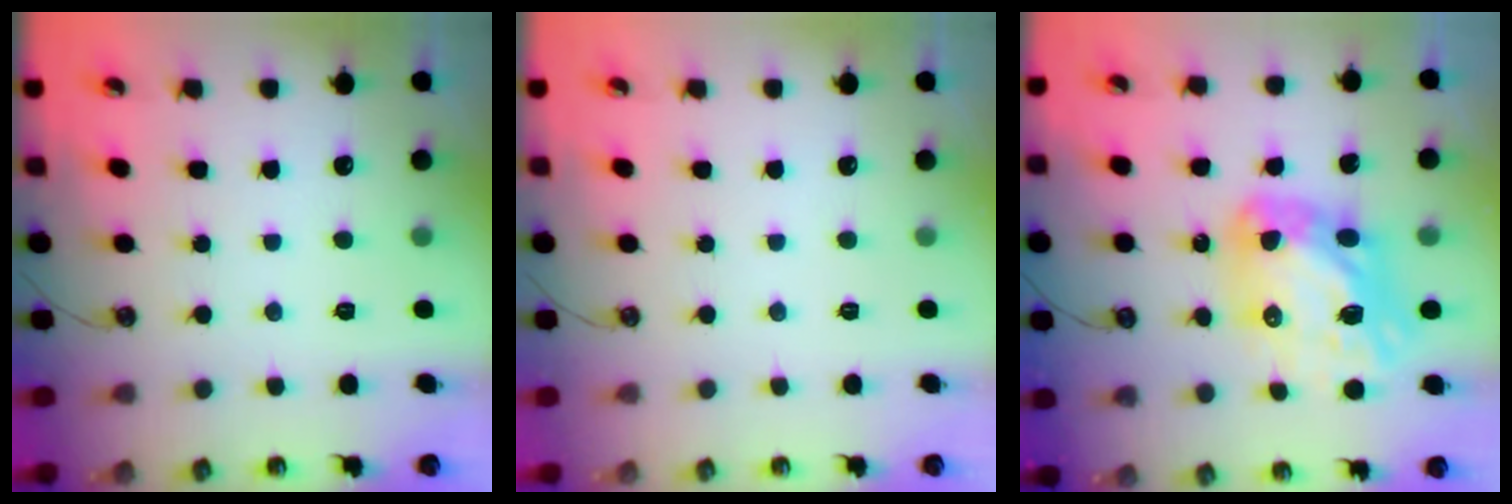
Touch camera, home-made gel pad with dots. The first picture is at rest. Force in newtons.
{"total": 0.0}
{"total": 17.2, "press": 17.1, "slide": 1.8}